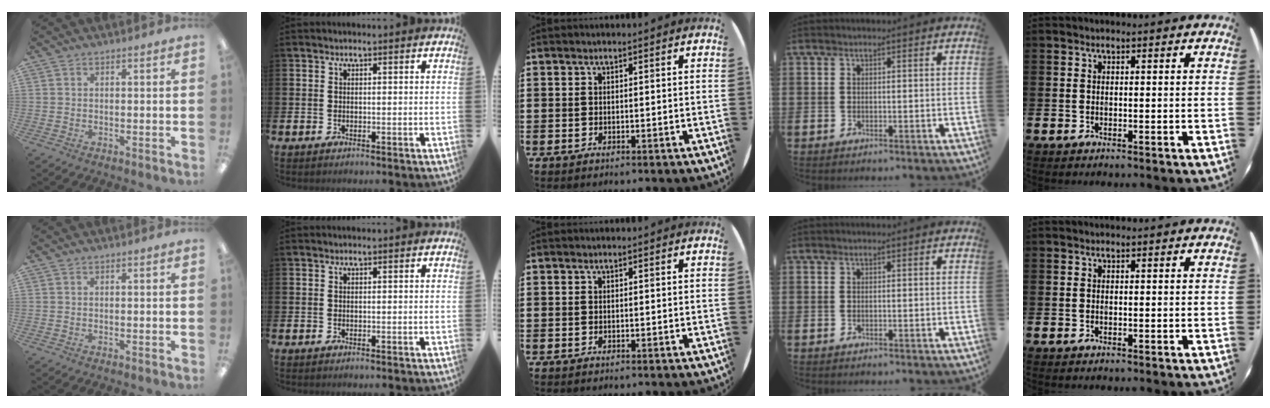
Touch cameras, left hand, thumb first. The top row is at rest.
{}